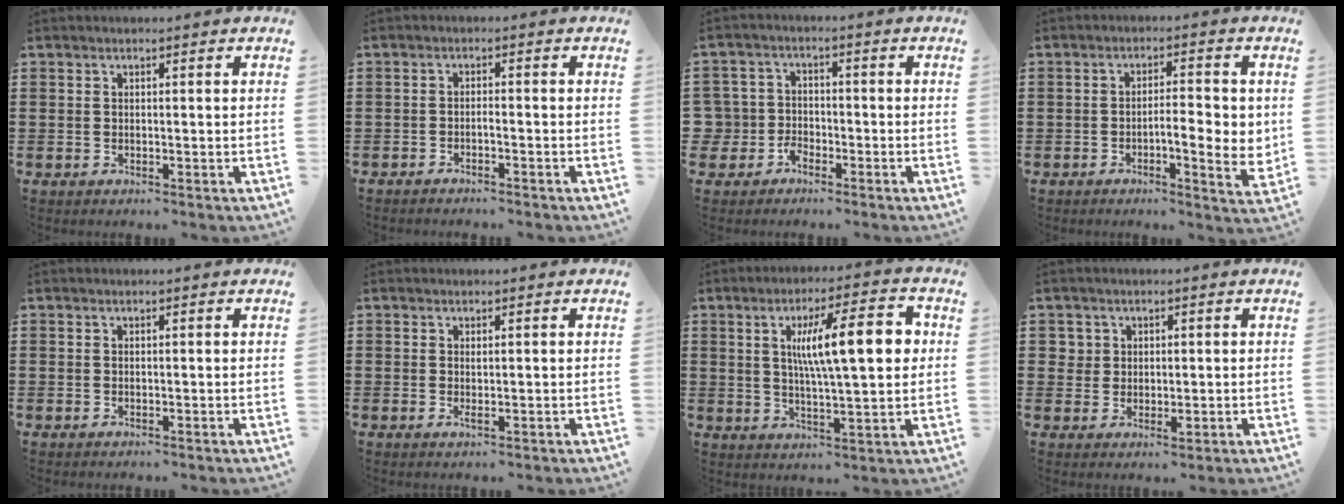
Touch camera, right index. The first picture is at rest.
{"total": 1.1, "force": [-1.0, -0.1, 0.4], "torque": [-0.009, 0.000, -0.020]}
{"total": 3.9, "force": [-2.4, 3.1, 0.2], "torque": [-0.035, 0.002, -0.057]}
{"total": 6.5, "force": [-1.0, 1.8, 6.2], "torque": [-0.091, -0.004, -0.018]}
{"total": 0.0}
{"total": 0.6, "force": [0.1, 0.0, 0.6], "torque": [-0.011, -0.003, 0.002]}
{"total": 13.3, "force": [3.0, 3.3, 12.5], "torque": [-0.211, 0.007, 0.041]}
{"total": 2.4, "force": [0.9, 2.1, 0.6], "torque": [-0.021, 0.009, 0.015]}